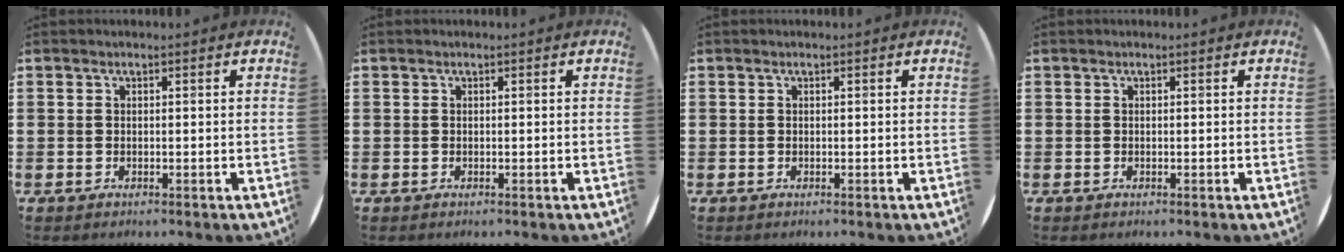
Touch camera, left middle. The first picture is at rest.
{"total": 0.0}
{"total": 0.0}
{"total": 0.0}